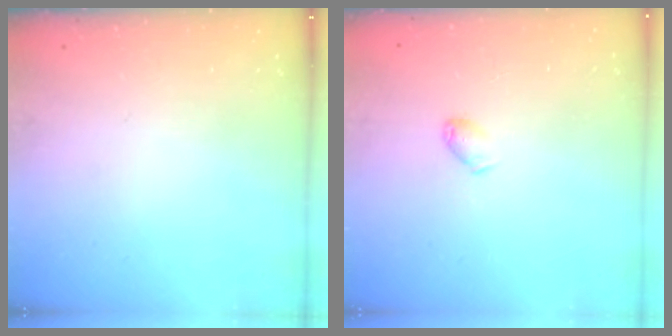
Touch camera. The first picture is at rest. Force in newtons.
{"total": 3.4, "press": 3.3, "slide": 0.6}